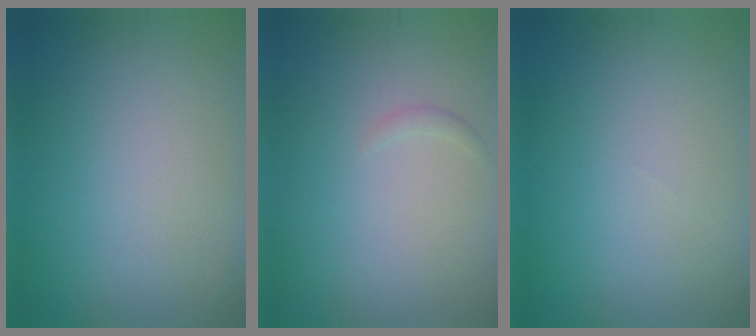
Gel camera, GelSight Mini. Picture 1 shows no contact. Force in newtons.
{"total": 0.5, "press": 0.5, "slide": 0.0}
{"total": 0.0}